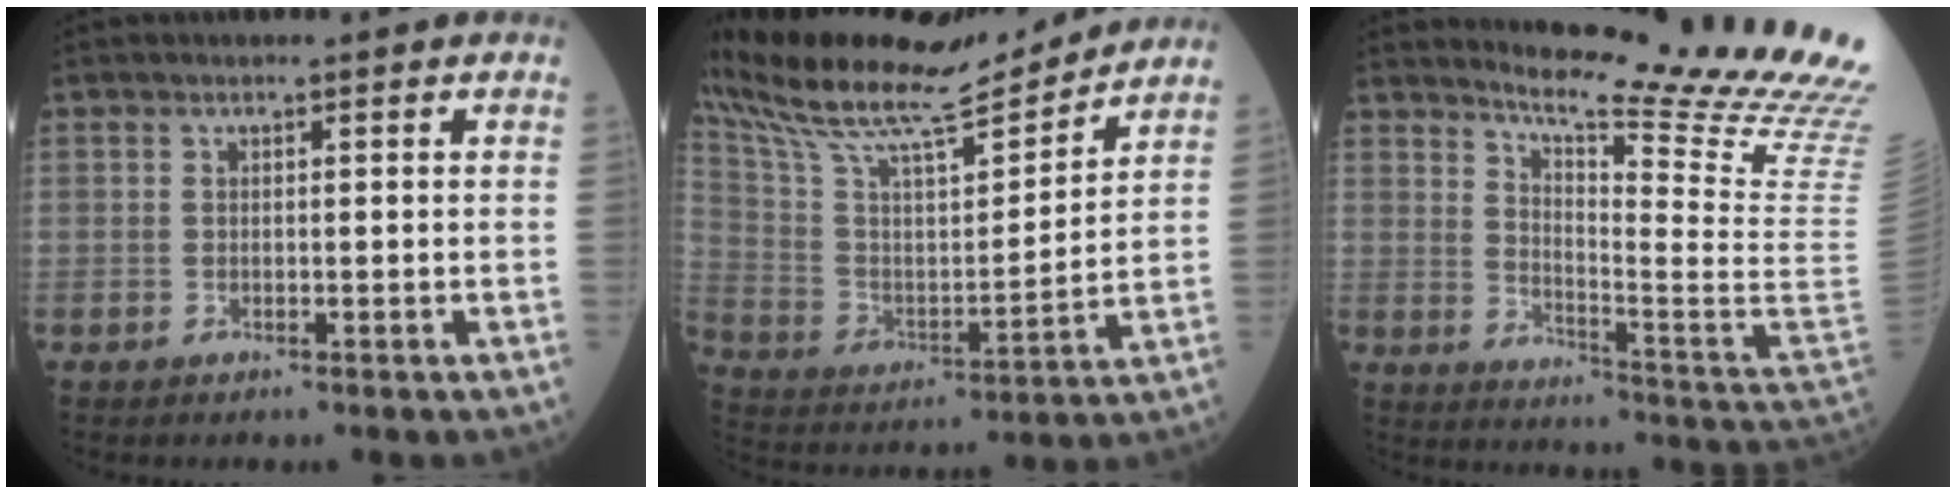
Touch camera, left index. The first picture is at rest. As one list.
[{"total": 21.6, "force": [19.4, 2.5, 9.3], "torque": [-0.189, 0.016, 0.329]}, {"total": 22.6, "force": [19.6, -3.4, 10.6], "torque": [-0.177, -0.145, 0.258]}]